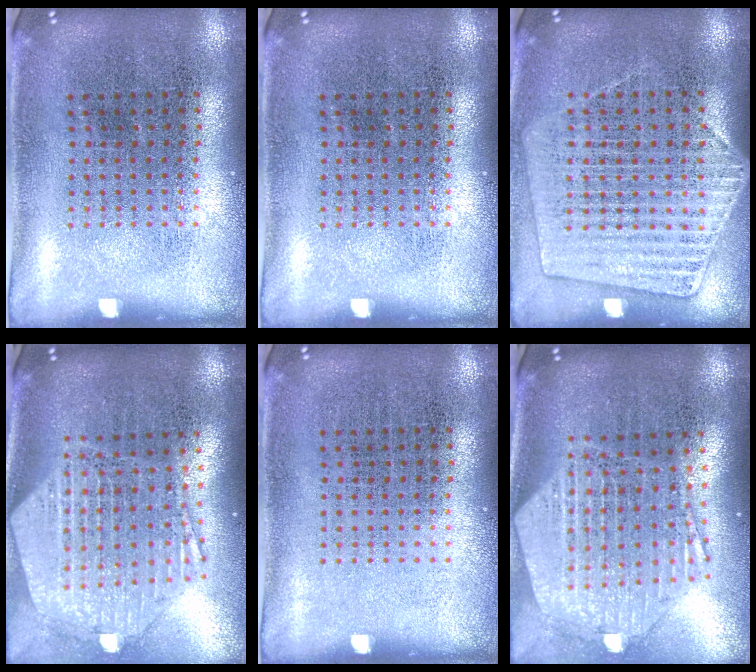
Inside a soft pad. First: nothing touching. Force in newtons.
{"total": 0.0}
{"total": 1.3, "press": 1.2, "slide": 0.5}
{"total": 2.7, "press": 2.2, "slide": 1.5}
{"total": 0.0}
{"total": 2.7, "press": 2.2, "slide": 1.5}